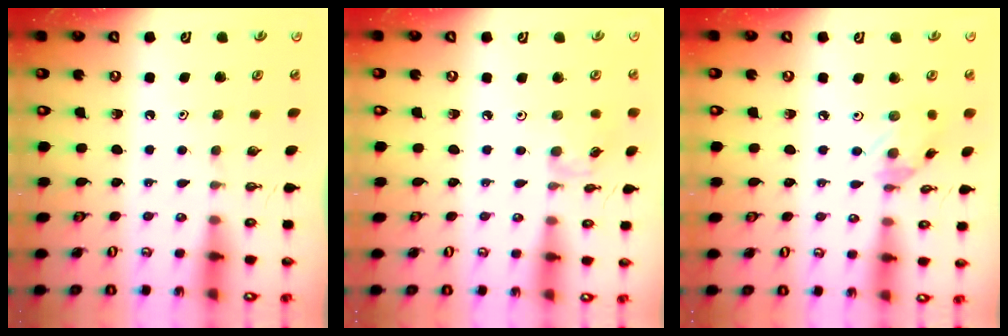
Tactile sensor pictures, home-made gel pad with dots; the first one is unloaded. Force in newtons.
{"total": 2.7, "press": 2.7, "slide": 0.1}
{"total": 3.7, "press": 3.7, "slide": 0.1}